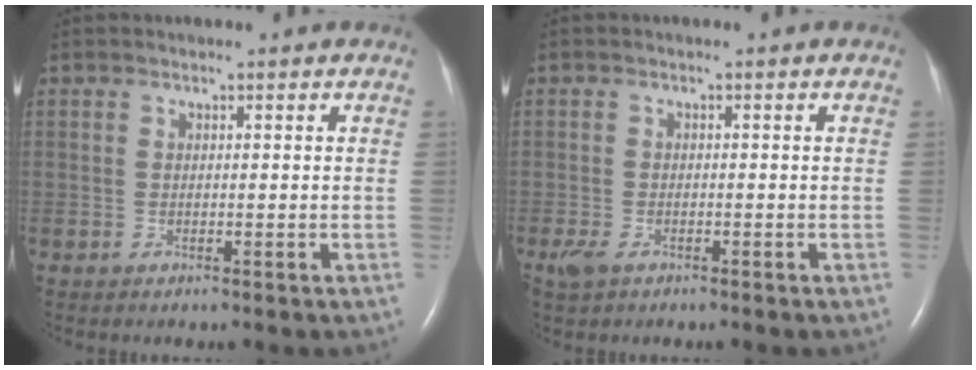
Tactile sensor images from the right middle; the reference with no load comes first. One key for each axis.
{"total": 2.4, "fx": -1.4, "fy": 1.2, "fz": 1.5, "tx": -0.040, "ty": -0.004, "tz": -0.022}